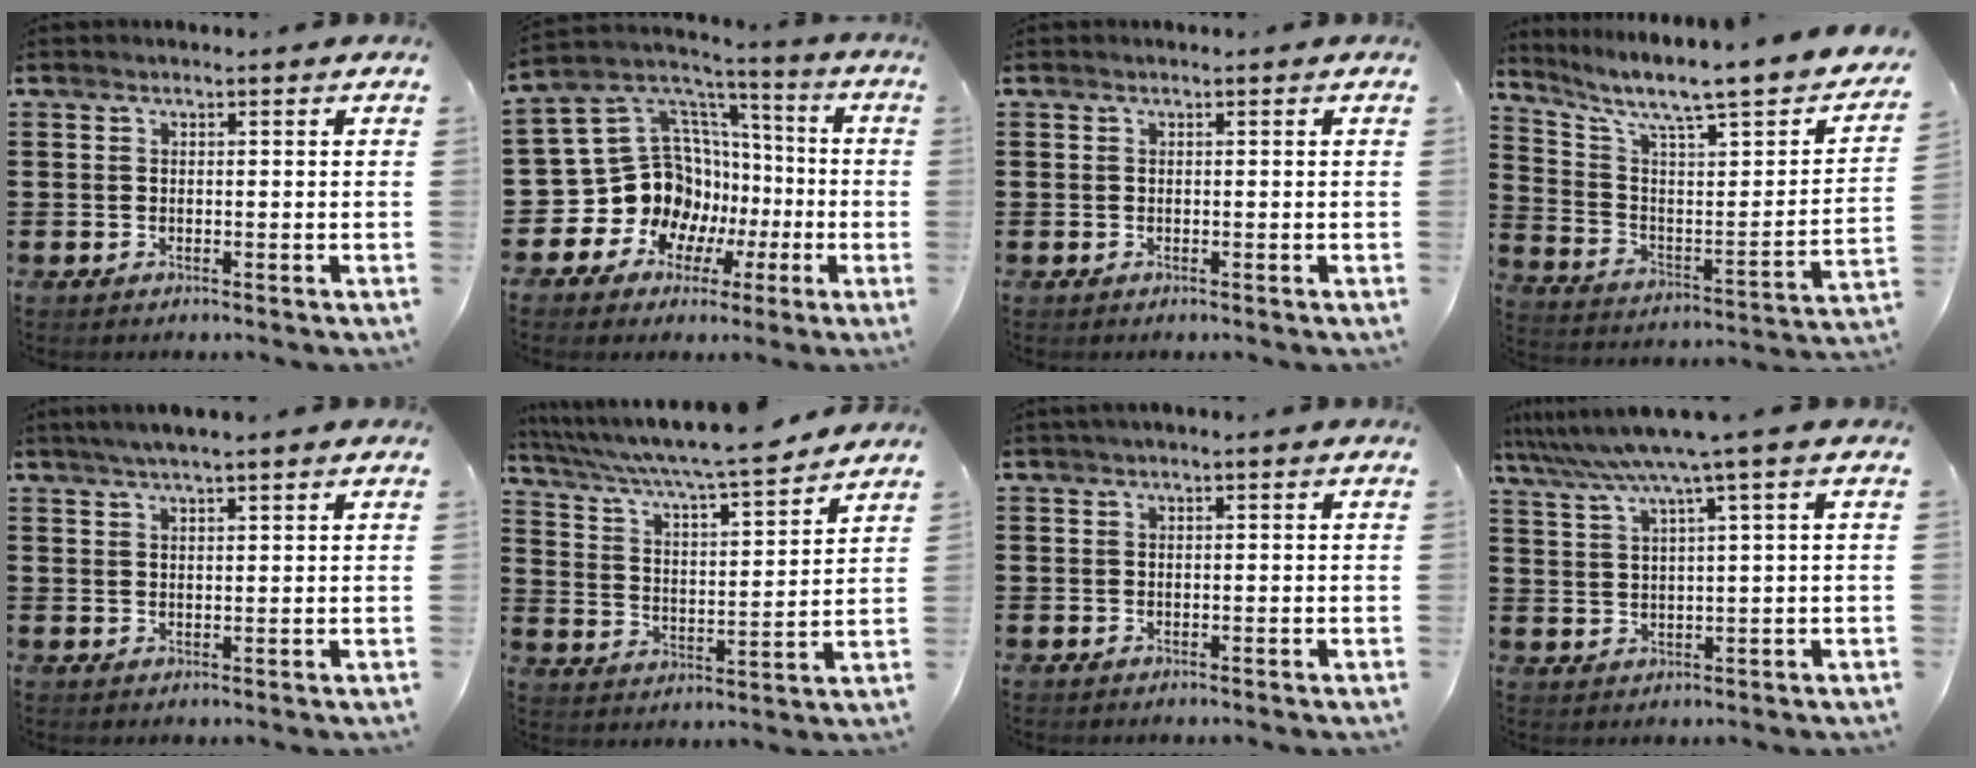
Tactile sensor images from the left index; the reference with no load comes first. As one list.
[{"total": 14.6, "force": [-2.6, 13.2, 5.7], "torque": [-0.166, -0.024, -0.025]}, {"total": 0.0}, {"total": 7.1, "force": [5.5, 0.4, 4.4], "torque": [-0.104, -0.053, 0.080]}, {"total": 2.5, "force": [1.9, 0.1, 1.7], "torque": [-0.035, 0.005, 0.034]}, {"total": 6.3, "force": [5.7, -0.3, 2.7], "torque": [-0.077, -0.041, 0.090]}, {"total": 0.7, "force": [0.0, 0.0, 0.7], "torque": [-0.010, -0.002, 0.001]}, {"total": 6.3, "force": [3.8, -0.6, 4.9], "torque": [-0.108, -0.023, 0.062]}]